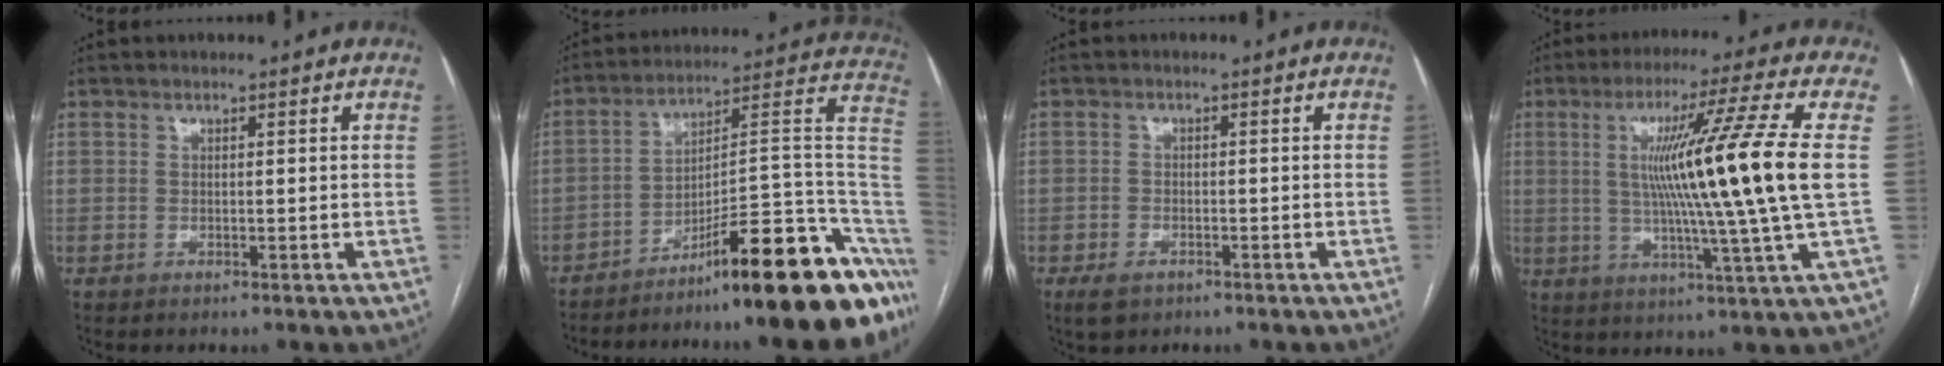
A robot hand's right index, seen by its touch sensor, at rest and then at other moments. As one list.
[{"total": 23.9, "force": [-16.3, 2.4, 17.4], "torque": [-0.132, 0.051, -0.238]}, {"total": 3.2, "force": [-2.0, 1.9, 1.7], "torque": [-0.033, -0.001, -0.025]}, {"total": 17.1, "force": [1.6, -3.0, 16.7], "torque": [-0.272, -0.007, 0.016]}]